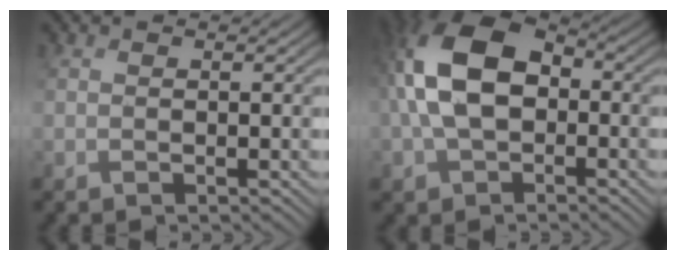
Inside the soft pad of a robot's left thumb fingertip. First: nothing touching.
{"total": 11.1, "force": [-0.3, 7.0, 8.7], "torque": [-0.203, 0.012, -0.016]}